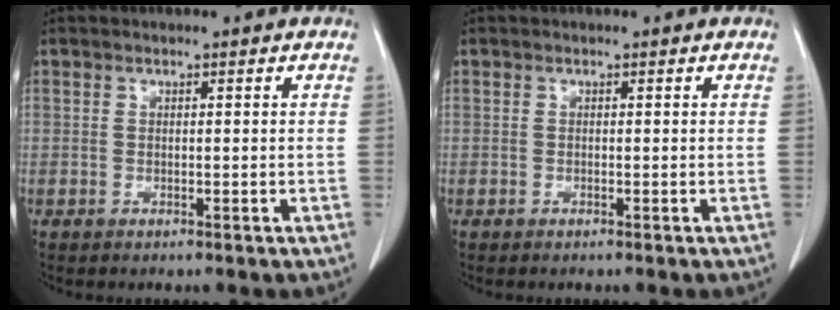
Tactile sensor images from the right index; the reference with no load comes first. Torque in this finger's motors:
{"motor_torque": [-0.03, 0.11, 0.00, 0.00]}